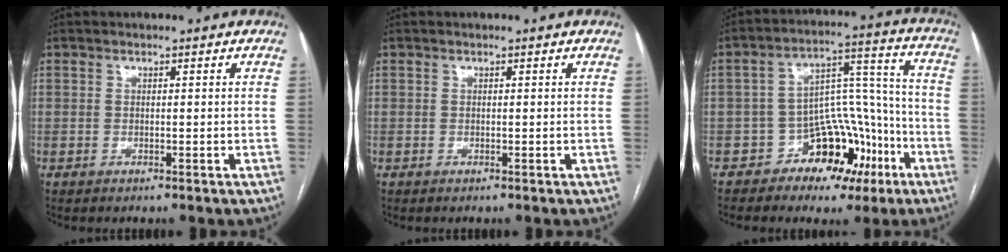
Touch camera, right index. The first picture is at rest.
{"total": 0.0}
{"total": 11.1, "force": [-6.0, 7.6, 5.5], "torque": [-0.062, 0.054, -0.085]}